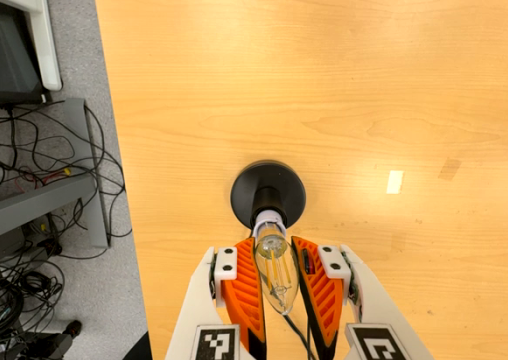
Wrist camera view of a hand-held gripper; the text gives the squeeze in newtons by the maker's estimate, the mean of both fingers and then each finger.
{"total": 18.0, "left": 19.0, "right": 17.1}